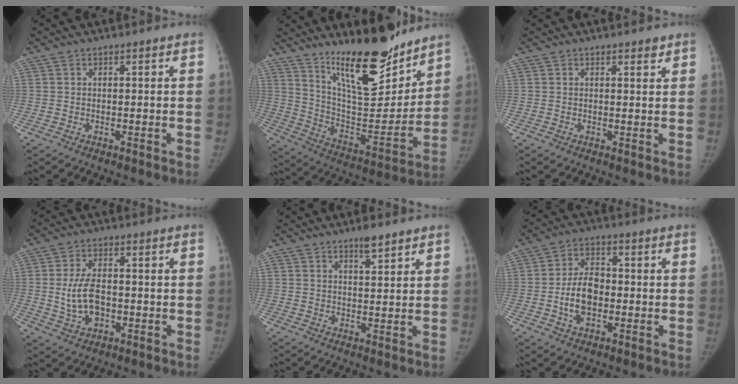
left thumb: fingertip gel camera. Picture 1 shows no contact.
{"total": 21.7, "force": [16.2, 6.6, 12.8], "torque": [-0.153, -0.115, 0.270]}
{"total": 1.2, "force": [0.9, 0.4, 0.6], "torque": [0.001, -0.005, 0.011]}
{"total": 7.8, "force": [-1.1, 4.8, 6.2], "torque": [-0.110, 0.006, -0.015]}
{"total": 3.9, "force": [2.9, 1.0, 2.4], "torque": [-0.025, -0.019, 0.045]}
{"total": 8.4, "force": [-1.7, 5.4, 6.3], "torque": [-0.101, 0.016, -0.033]}